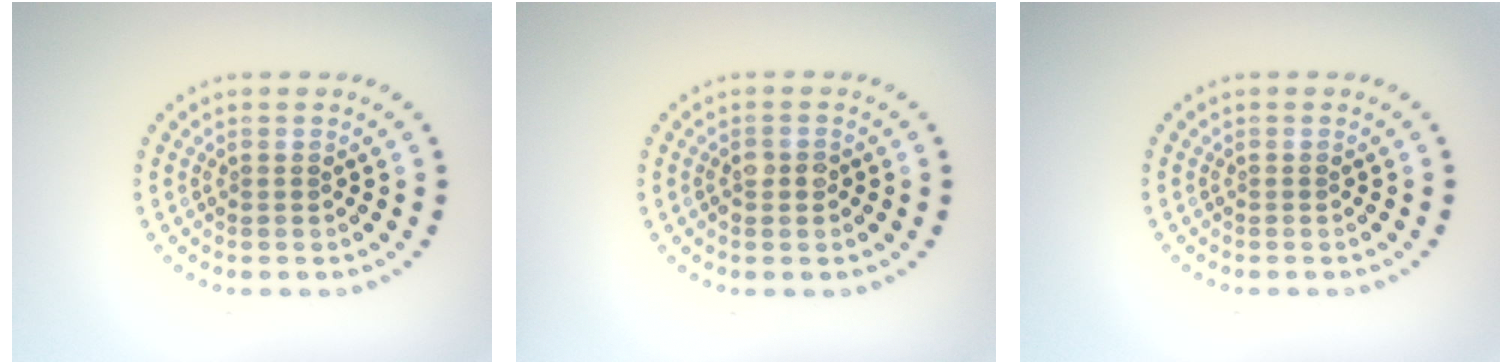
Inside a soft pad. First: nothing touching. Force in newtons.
{"total": 1.6, "press": 1.6, "slide": 0.3}
{"total": 0.0}